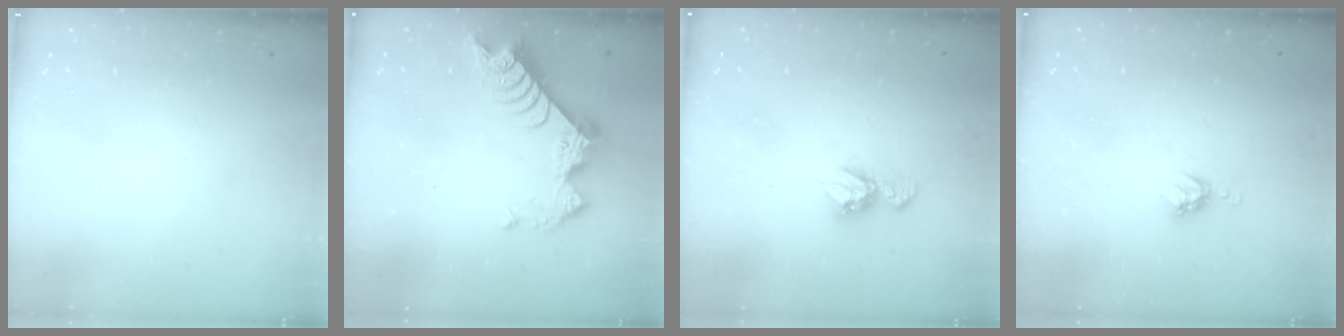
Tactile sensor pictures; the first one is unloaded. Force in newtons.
{"total": 9.9, "press": 9.9, "slide": 0.8}
{"total": 7.8, "press": 7.8, "slide": 0.6}
{"total": 4.0, "press": 4.0, "slide": 0.5}